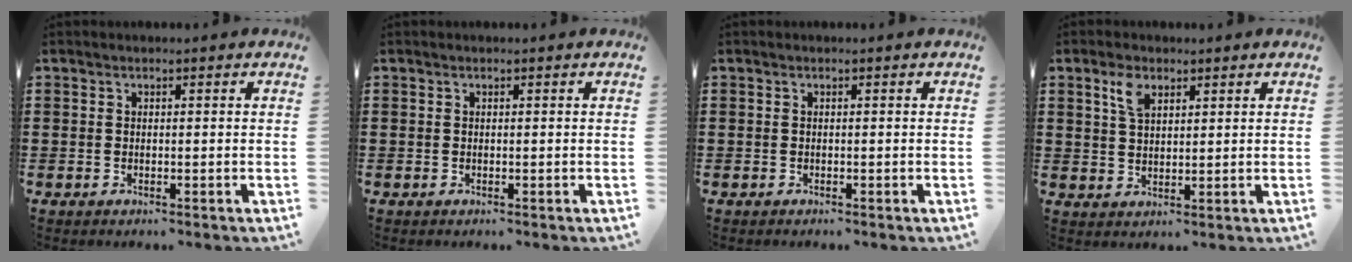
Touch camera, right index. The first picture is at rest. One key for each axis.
{"total": 0.0}
{"total": 0.0}
{"total": 3.9, "fx": 2.3, "fy": 1.8, "fz": 2.5, "tx": -0.059, "ty": 0.008, "tz": 0.041}